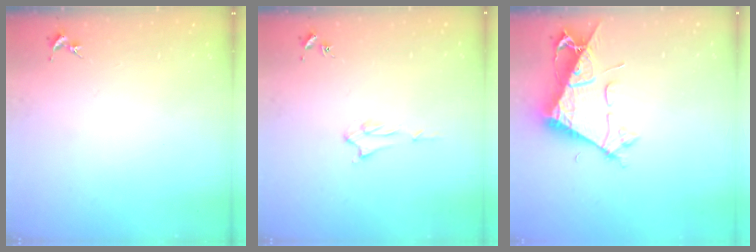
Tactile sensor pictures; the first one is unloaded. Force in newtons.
{"total": 1.4, "press": 1.4, "slide": 0.2}
{"total": 7.7, "press": 7.7, "slide": 0.8}